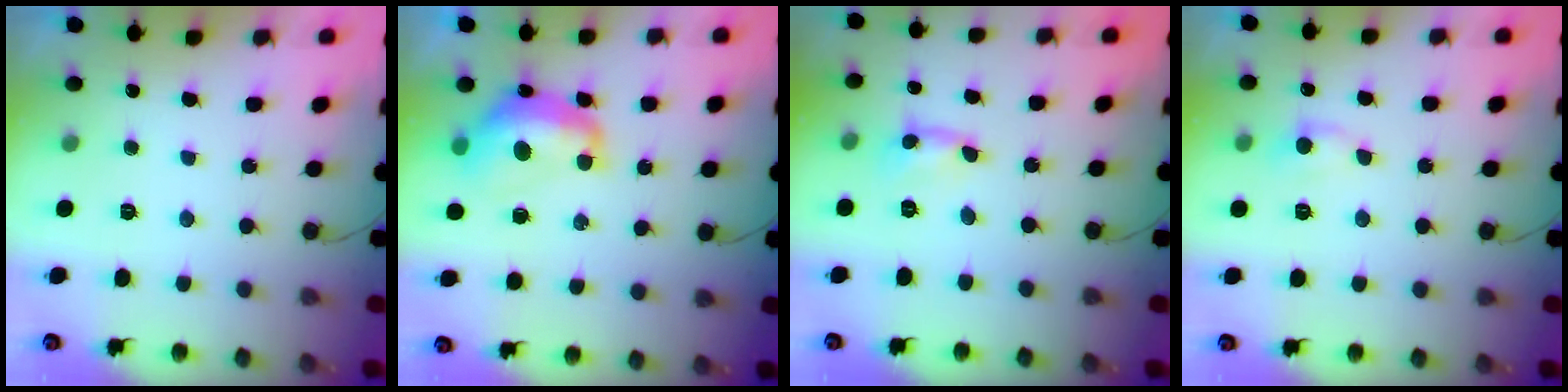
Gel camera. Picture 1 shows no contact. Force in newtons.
{"total": 13.3, "press": 13.3, "slide": 1.0}
{"total": 0.8, "press": 0.7, "slide": 0.1}
{"total": 4.6, "press": 4.5, "slide": 0.6}